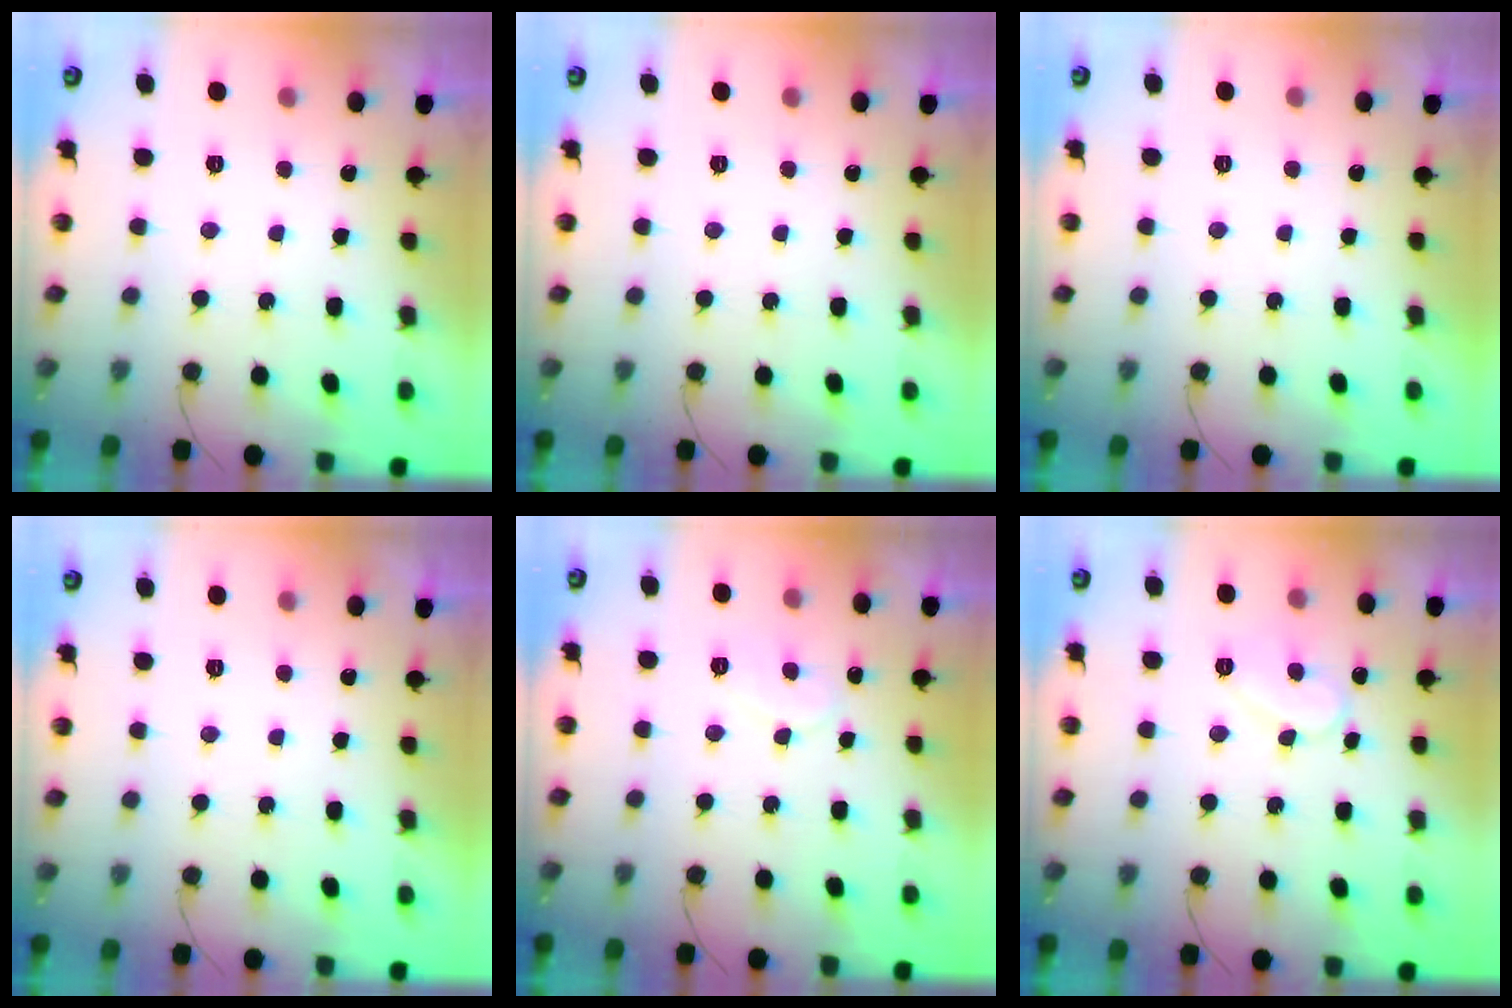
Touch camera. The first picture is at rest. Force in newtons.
{"total": 0.0}
{"total": 1.7, "press": 1.7, "slide": 0.1}
{"total": 1.7, "press": 1.7, "slide": 0.1}
{"total": 7.4, "press": 7.4, "slide": 0.6}
{"total": 8.7, "press": 8.6, "slide": 0.8}